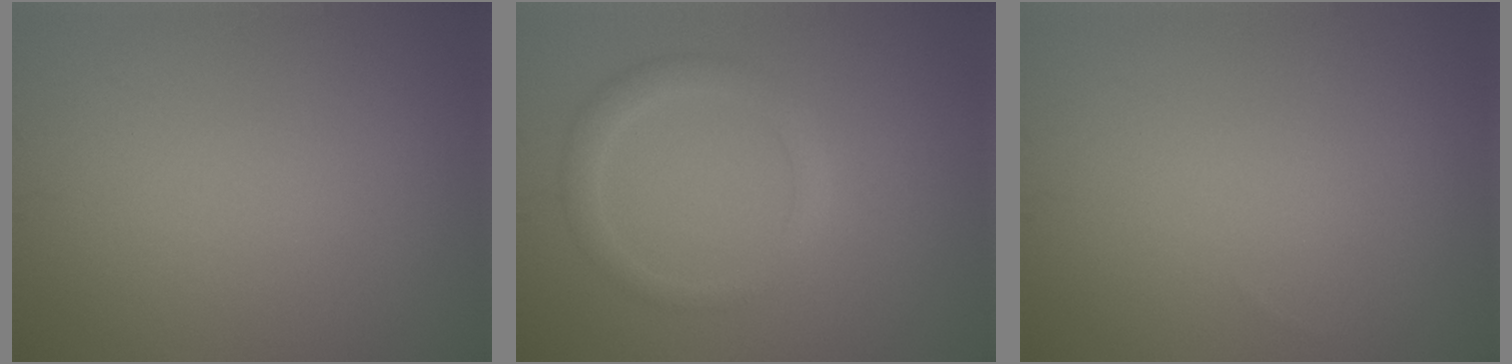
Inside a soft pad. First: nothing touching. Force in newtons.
{"total": 2.3, "press": 2.3, "slide": 0.2}
{"total": 0.0}